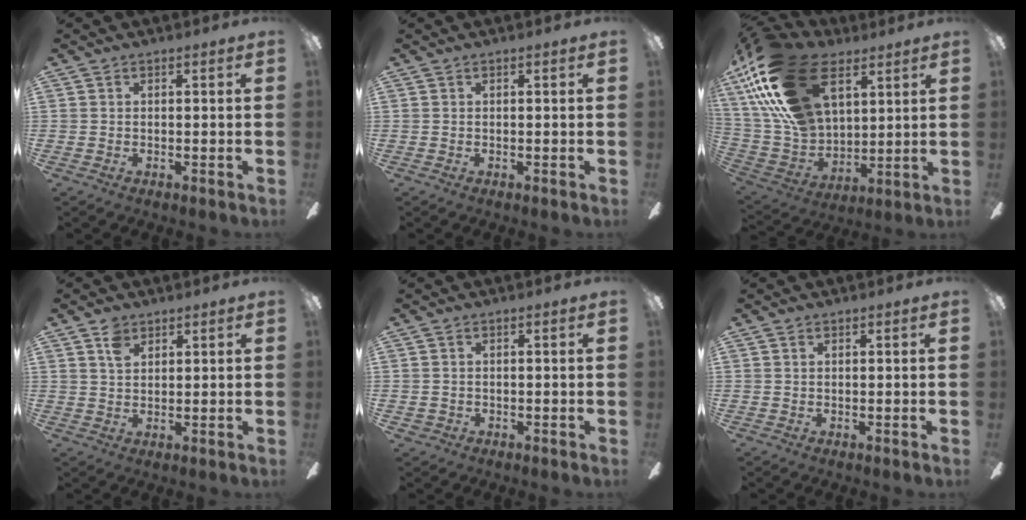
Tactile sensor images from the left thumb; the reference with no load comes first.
{"total": 0.0}
{"total": 27.2, "force": [13.6, 15.6, 17.7], "torque": [-0.373, -0.051, 0.244]}
{"total": 4.1, "force": [2.7, 2.5, 1.9], "torque": [-0.030, -0.005, 0.048]}
{"total": 0.9, "force": [-0.1, 0.9, 0.2], "torque": [-0.006, 0.003, -0.005]}
{"total": 0.7, "force": [0.3, 0.4, 0.4], "torque": [-0.010, 0.004, 0.006]}